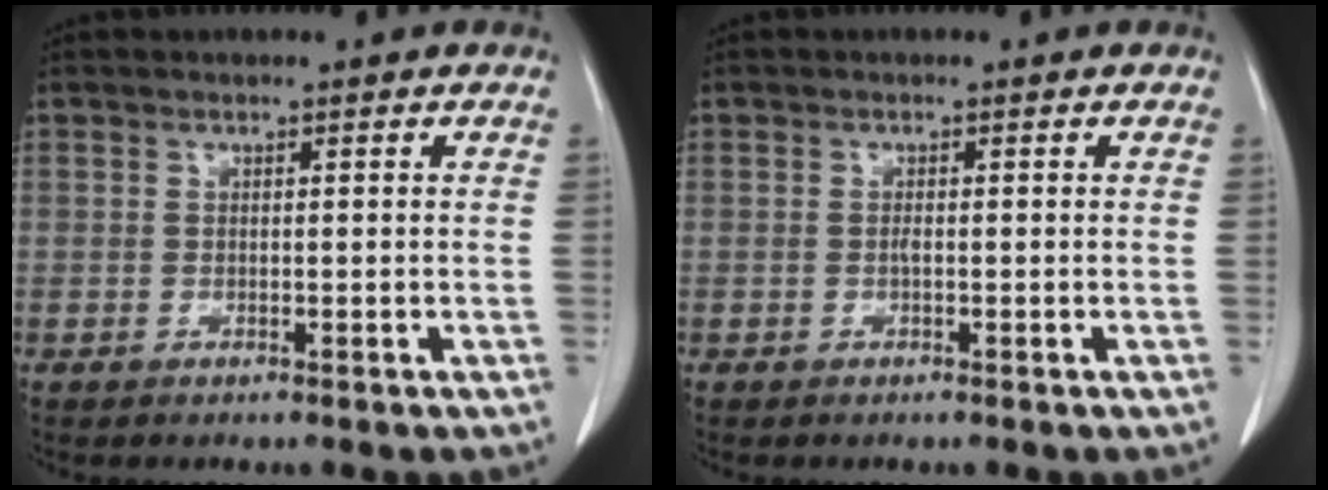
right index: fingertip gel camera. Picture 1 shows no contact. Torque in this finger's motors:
{"motor_torque": [0.17, -0.12, 0.13, 0.03]}